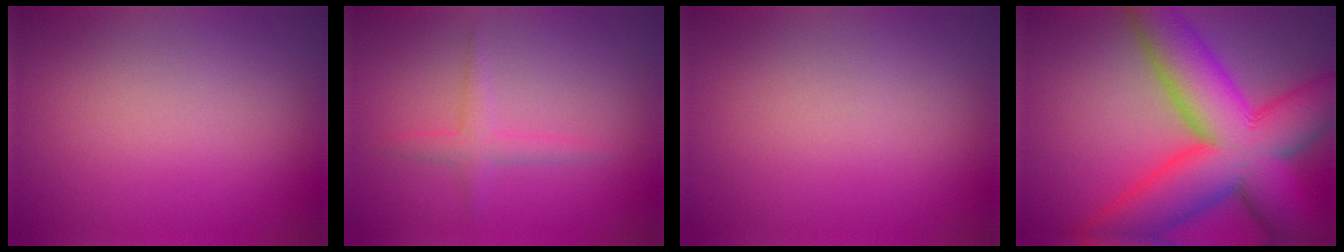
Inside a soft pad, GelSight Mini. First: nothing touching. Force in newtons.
{"total": 1.7, "press": 1.7, "slide": 0.1}
{"total": 0.0}
{"total": 15.4, "press": 15.4, "slide": 0.6}